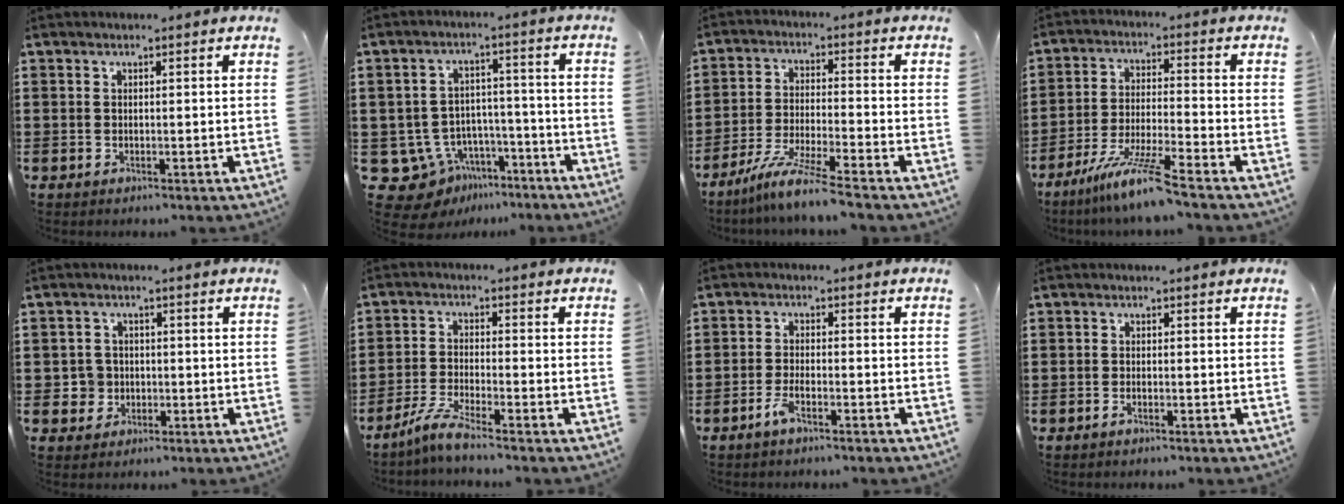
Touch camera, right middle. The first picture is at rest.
{"total": 8.4, "force": [-6.4, 5.1, 2.0], "torque": [-0.059, 0.026, -0.122]}
{"total": 7.2, "force": [-6.1, -0.6, 3.9], "torque": [-0.086, -0.022, -0.120]}
{"total": 8.7, "force": [-6.7, -0.5, 5.4], "torque": [-0.111, -0.017, -0.130]}
{"total": 3.1, "force": [-0.6, 3.0, 0.6], "torque": [-0.025, 0.007, -0.016]}
{"total": 4.7, "force": [-3.8, -0.1, 2.8], "torque": [-0.074, -0.017, -0.077]}
{"total": 3.0, "force": [-2.1, 0.5, 2.0], "torque": [-0.048, 0.000, -0.044]}
{"total": 0.9, "force": [-0.7, 0.1, 0.6], "torque": [-0.012, -0.003, -0.012]}